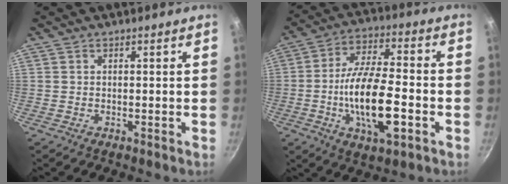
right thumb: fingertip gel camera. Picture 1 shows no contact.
{"total": 16.4, "force": [-4.2, 6.2, 14.6], "torque": [-0.257, 0.024, -0.078]}